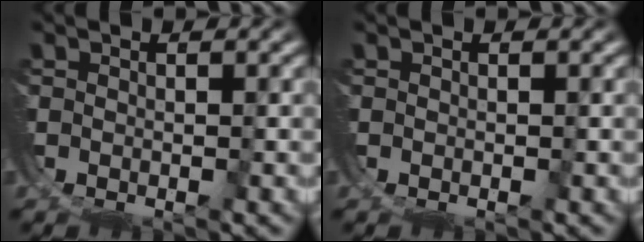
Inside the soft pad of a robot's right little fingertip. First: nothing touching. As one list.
[{"total": 0.0}]